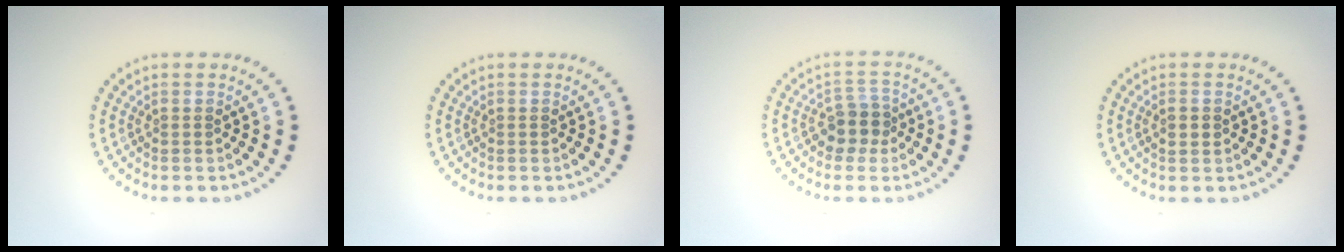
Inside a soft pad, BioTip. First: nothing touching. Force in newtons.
{"total": 0.0}
{"total": 2.6, "press": 2.3, "slide": 1.2}
{"total": 0.9, "press": 0.9, "slide": 0.0}